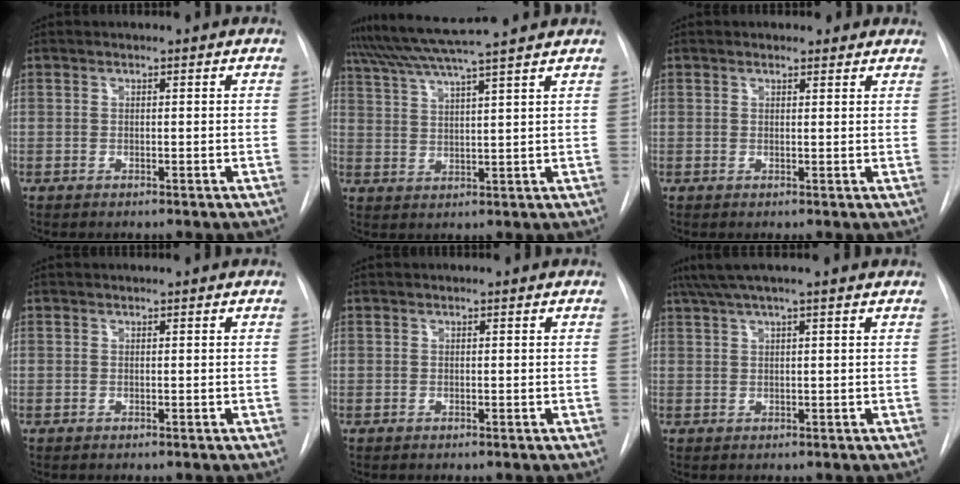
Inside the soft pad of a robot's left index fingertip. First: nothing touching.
{"total": 11.1, "force": [9.6, -1.7, 5.2], "torque": [-0.098, 0.020, 0.148]}
{"total": 2.5, "force": [1.9, 1.2, 1.0], "torque": [-0.011, 0.010, 0.020]}
{"total": 0.0}
{"total": 0.0}
{"total": 6.3, "force": [4.9, -0.6, 3.9], "torque": [-0.069, 0.042, 0.077]}